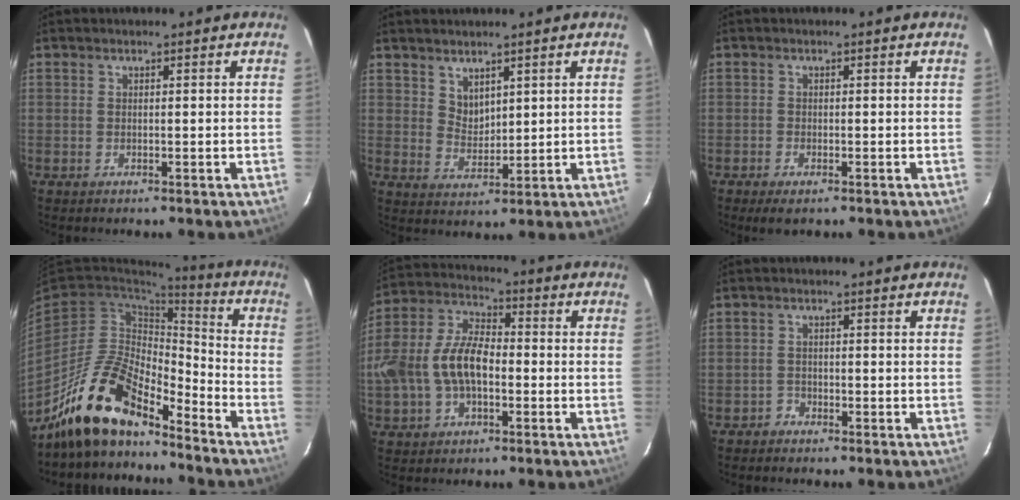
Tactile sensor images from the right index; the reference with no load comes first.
{"total": 4.0, "force": [3.0, 2.2, 1.5], "torque": [-0.020, 0.000, 0.060]}
{"total": 2.5, "force": [-1.8, 1.0, 1.5], "torque": [-0.038, -0.009, -0.033]}
{"total": 16.3, "force": [-13.3, 5.0, 7.9], "torque": [-0.159, 0.005, -0.250]}
{"total": 14.1, "force": [-2.7, 8.4, 11.0], "torque": [-0.239, 0.016, -0.050]}
{"total": 1.4, "force": [-1.1, 0.7, -0.3], "torque": [0.003, 0.006, -0.022]}